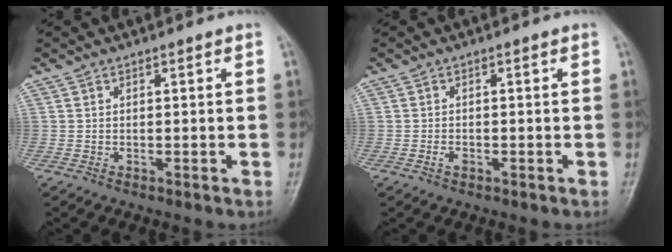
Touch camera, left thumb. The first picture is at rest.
{"total": 1.1, "force": [-0.6, 0.7, 0.7], "torque": [-0.013, 0.002, -0.012]}